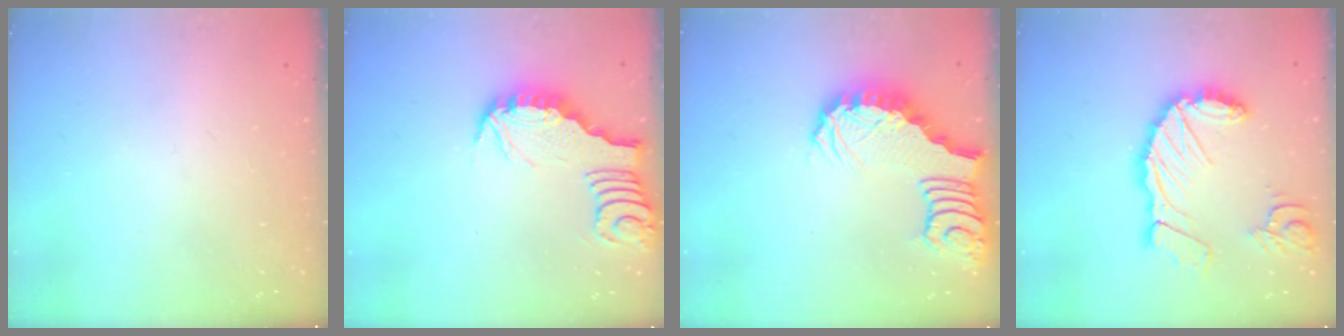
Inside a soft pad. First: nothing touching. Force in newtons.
{"total": 3.4, "press": 3.4, "slide": 0.4}
{"total": 3.5, "press": 3.4, "slide": 0.8}
{"total": 16.0, "press": 15.9, "slide": 2.1}